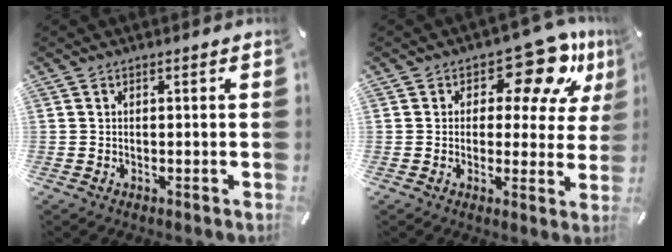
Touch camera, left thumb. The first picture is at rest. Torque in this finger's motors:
{"motor_torque": [1.35, 1.30, 0.79, -0.81, 0.15]}